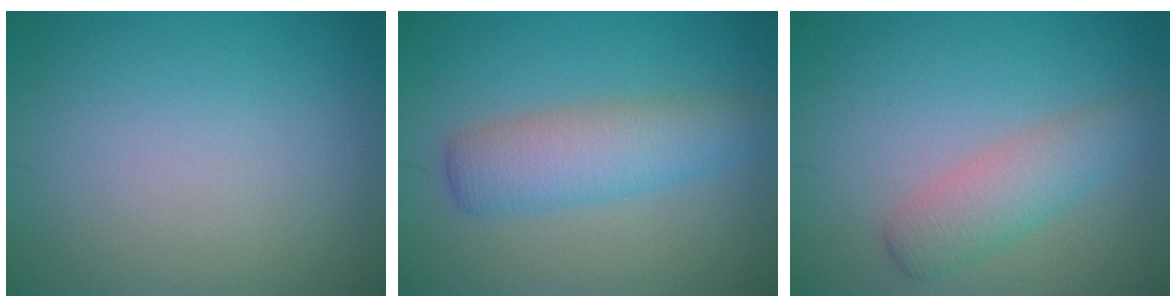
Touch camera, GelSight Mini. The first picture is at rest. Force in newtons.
{"total": 4.5, "press": 4.5, "slide": 0.1}
{"total": 3.2, "press": 3.2, "slide": 0.1}